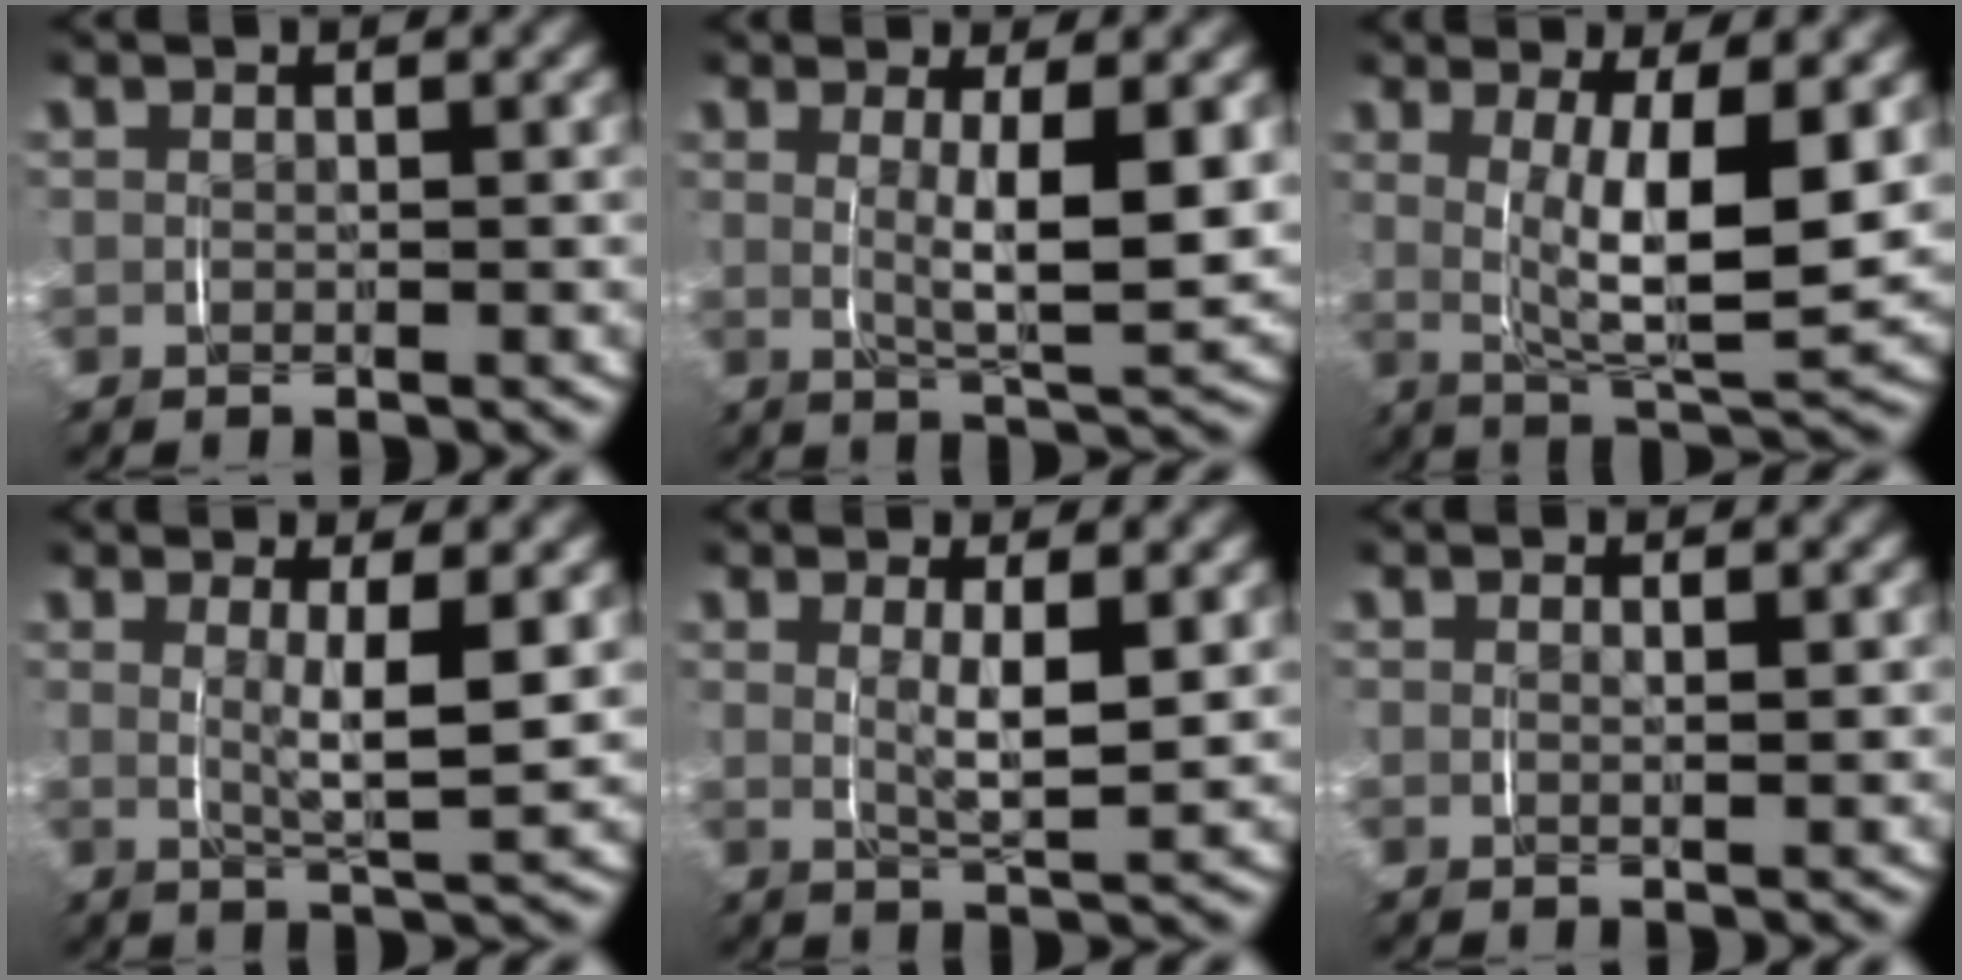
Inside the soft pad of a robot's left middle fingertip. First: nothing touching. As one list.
[{"total": 5.1, "force": [1.0, 1.0, 4.9], "torque": [-0.079, -0.015, 0.022]}, {"total": 7.9, "force": [1.5, 2.8, 7.3], "torque": [-0.119, -0.014, 0.030]}, {"total": 4.0, "force": [1.1, 0.6, 3.9], "torque": [-0.064, -0.013, 0.022]}, {"total": 3.4, "force": [0.9, 0.7, 3.2], "torque": [-0.056, -0.012, 0.020]}, {"total": 0.7, "force": [0.5, -0.2, 0.5], "torque": [-0.011, -0.004, 0.011]}]